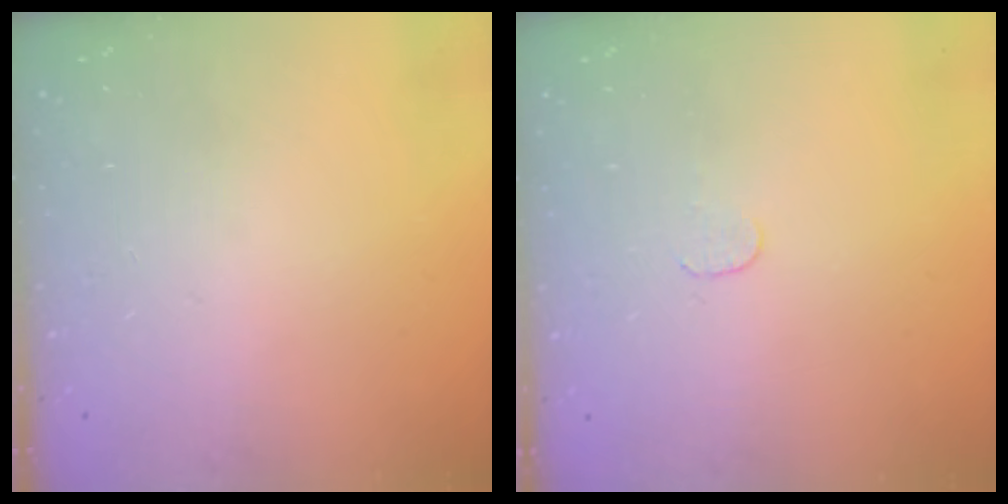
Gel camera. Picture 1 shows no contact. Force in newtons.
{"total": 3.1, "press": 3.1, "slide": 0.3}